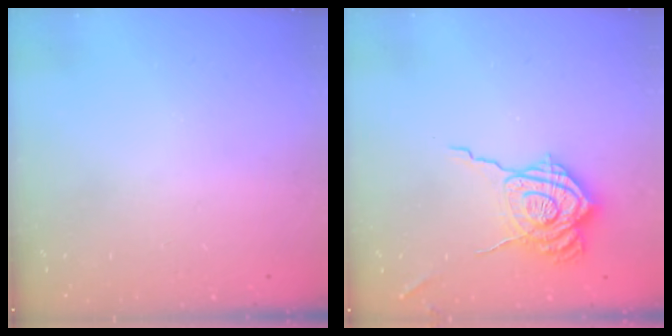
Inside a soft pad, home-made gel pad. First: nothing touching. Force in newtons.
{"total": 16.3, "press": 16.3, "slide": 1.1}